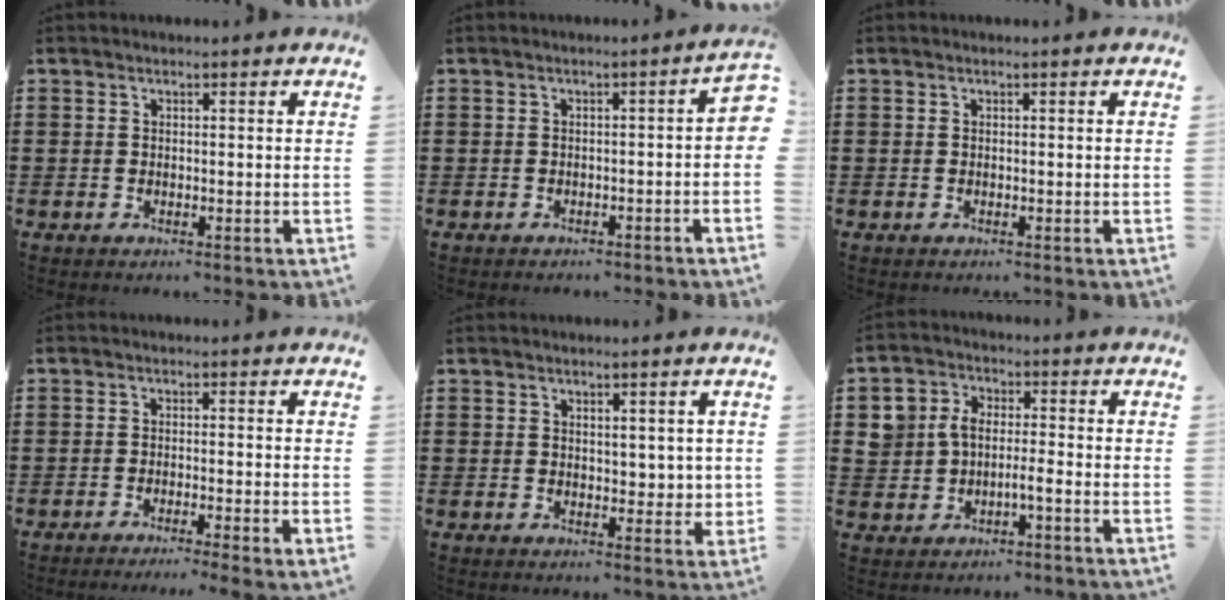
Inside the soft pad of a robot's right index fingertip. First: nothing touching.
{"total": 1.8, "force": [-1.3, 0.5, 1.1], "torque": [-0.020, 0.004, -0.027]}
{"total": 0.0}
{"total": 1.8, "force": [-1.4, -0.5, 0.9], "torque": [-0.016, -0.003, -0.027]}
{"total": 3.0, "force": [1.4, 2.2, 1.6], "torque": [-0.012, 0.002, 0.021]}
{"total": 3.3, "force": [-1.1, 2.4, 1.9], "torque": [-0.060, 0.006, -0.030]}